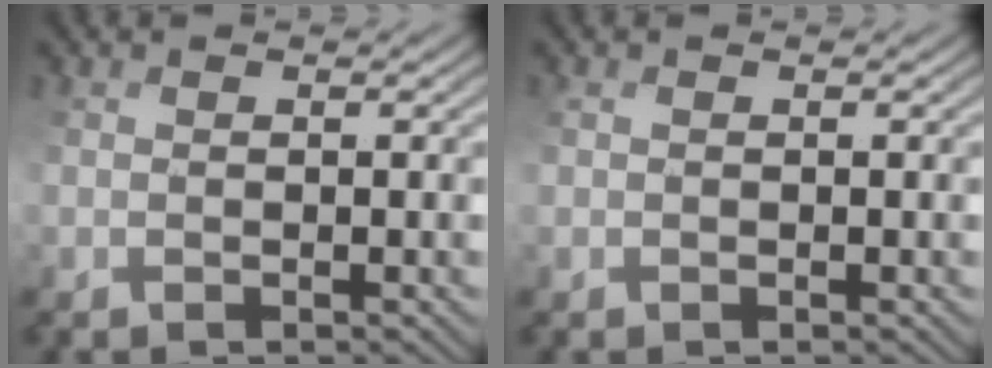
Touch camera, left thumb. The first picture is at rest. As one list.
[{"total": 0.0}]